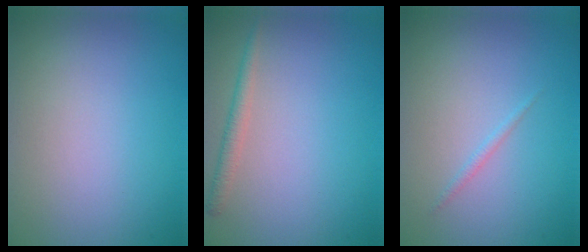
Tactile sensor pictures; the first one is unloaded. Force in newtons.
{"total": 1.5, "press": 1.5, "slide": 0.1}
{"total": 0.6, "press": 0.6, "slide": 0.1}